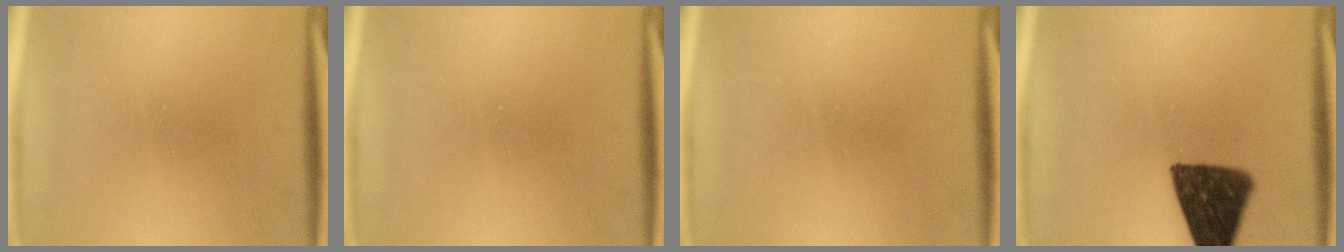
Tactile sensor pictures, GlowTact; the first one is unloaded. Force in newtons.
{"total": 0.0}
{"total": 1.6}
{"total": 12.5}